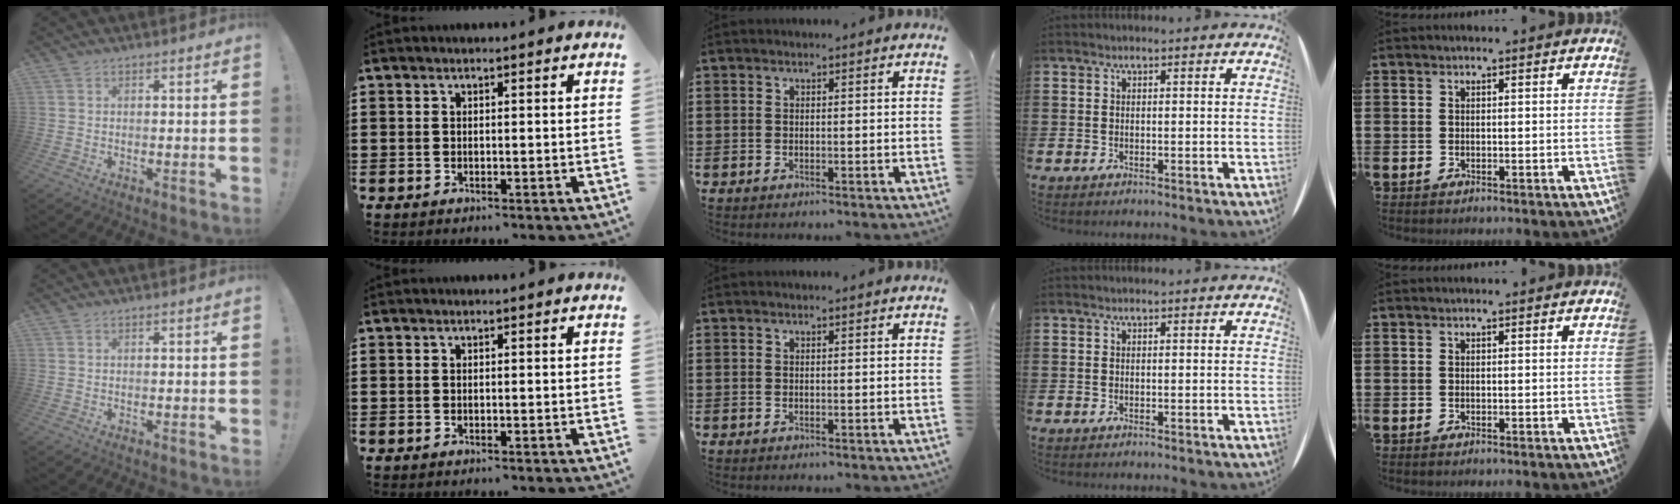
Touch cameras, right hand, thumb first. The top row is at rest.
{}